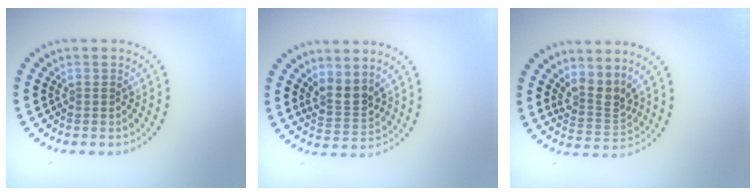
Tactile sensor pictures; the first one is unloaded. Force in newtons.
{"total": 2.6, "press": 2.0, "slide": 1.6}
{"total": 2.7, "press": 2.0, "slide": 1.8}